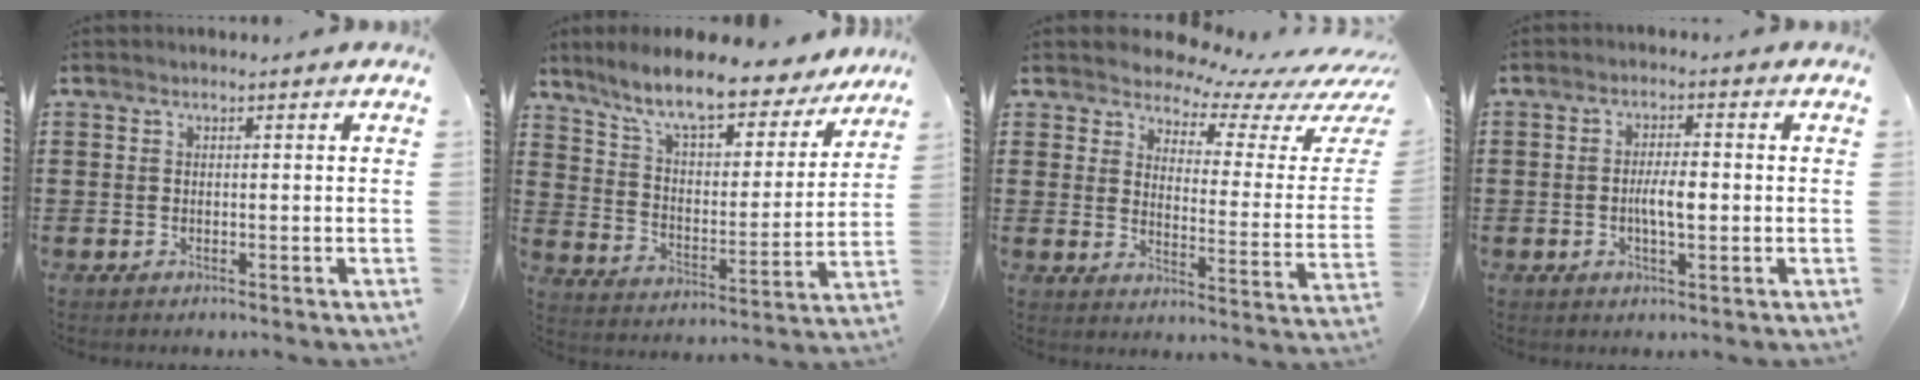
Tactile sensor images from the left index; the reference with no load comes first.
{"total": 10.1, "force": [8.5, 1.1, 5.2], "torque": [-0.125, -0.048, 0.142]}
{"total": 5.5, "force": [5.1, 1.3, 1.5], "torque": [-0.052, -0.038, 0.086]}
{"total": 4.2, "force": [-0.4, 1.3, 4.0], "torque": [-0.078, 0.002, -0.010]}